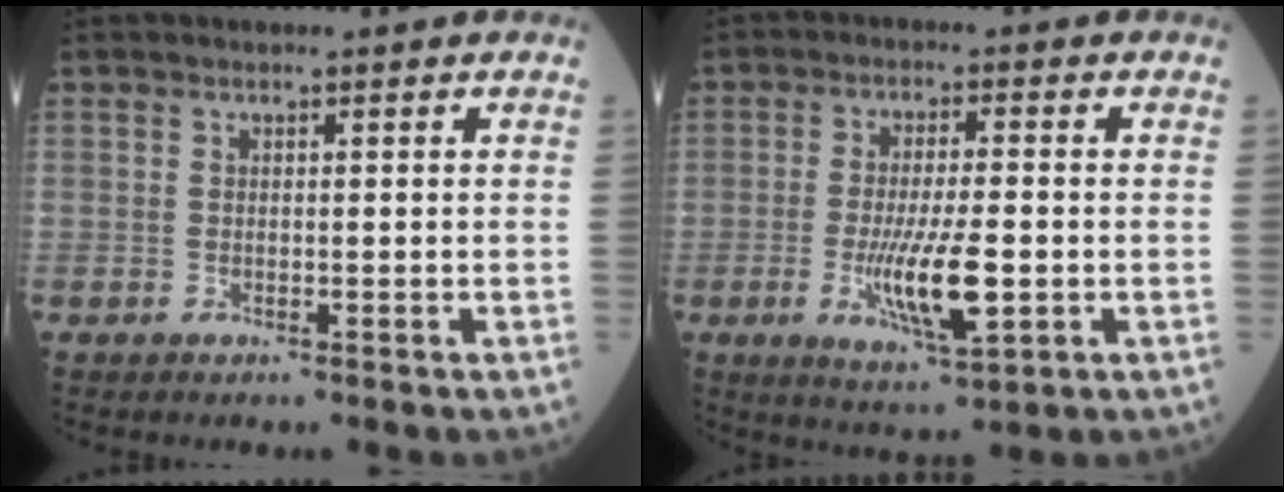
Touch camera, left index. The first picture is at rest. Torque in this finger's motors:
{"motor_torque": [1.81, 0.33, 0.74, 0.18]}